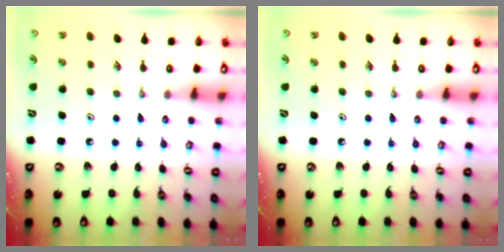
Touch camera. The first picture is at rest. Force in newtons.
{"total": 0.0}